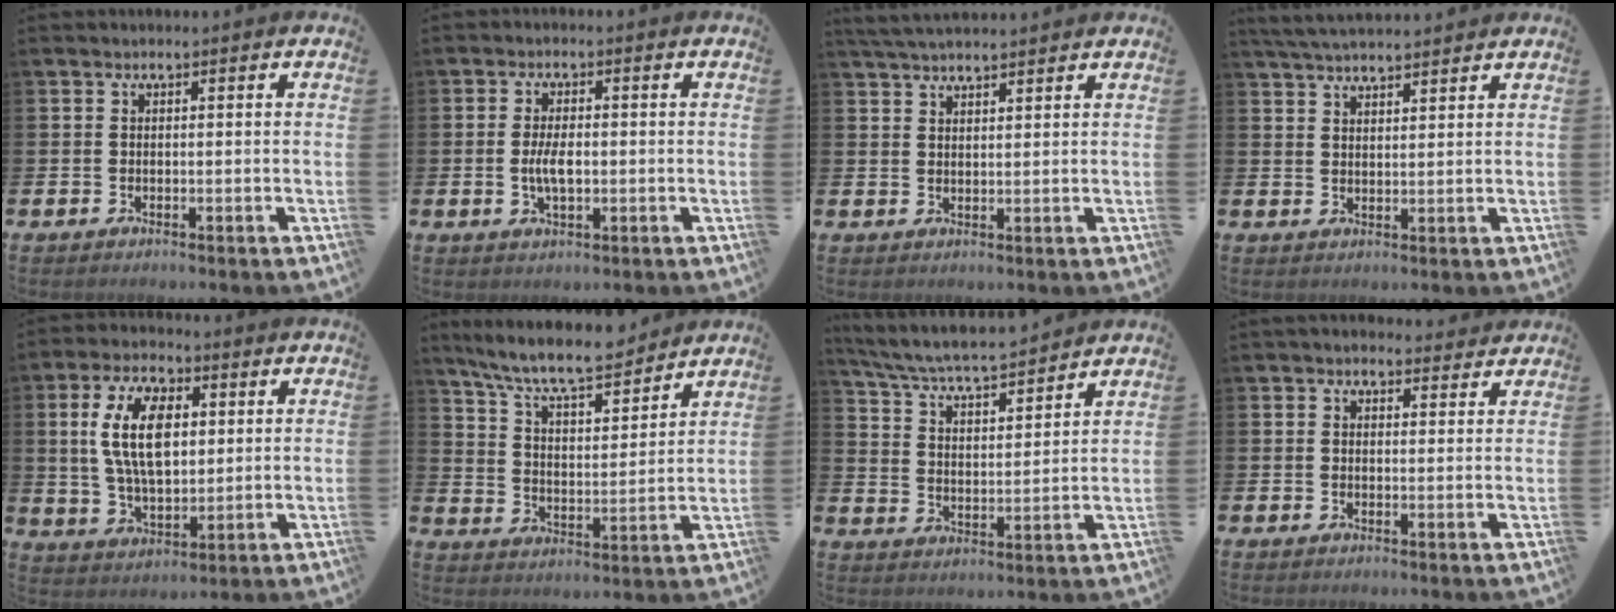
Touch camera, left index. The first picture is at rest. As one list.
[{"total": 4.1, "force": [-0.3, 1.8, 3.7], "torque": [-0.065, -0.004, -0.011]}, {"total": 3.7, "force": [3.5, 0.4, 1.0], "torque": [-0.026, -0.009, 0.066]}, {"total": 4.3, "force": [4.2, 0.3, 0.8], "torque": [-0.026, -0.015, 0.078]}, {"total": 10.1, "force": [3.1, 5.4, 8.0], "torque": [-0.145, 0.012, 0.055]}, {"total": 9.3, "force": [8.6, 1.4, 3.2], "torque": [-0.094, -0.053, 0.152]}, {"total": 6.4, "force": [6.1, 0.4, 1.7], "torque": [-0.064, -0.045, 0.105]}, {"total": 2.0, "force": [1.9, 0.7, 0.2], "torque": [0.000, -0.007, 0.033]}]